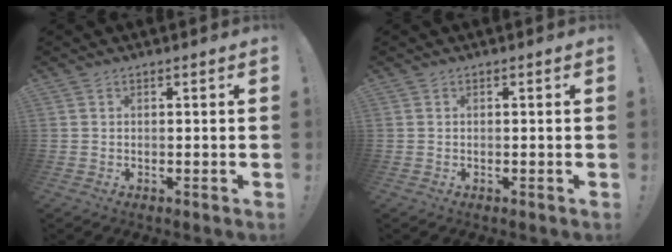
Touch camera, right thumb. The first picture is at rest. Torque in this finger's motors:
{"motor_torque": [-0.06, 0.01, 0.01, -0.01, 0.01]}